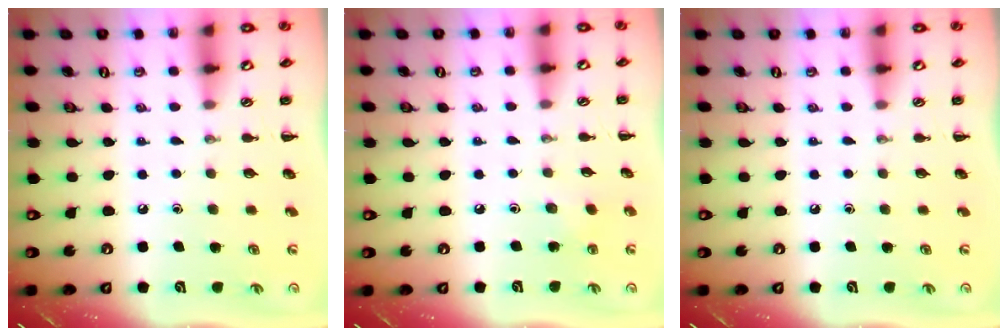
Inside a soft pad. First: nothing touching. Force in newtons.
{"total": 2.3, "press": 2.2, "slide": 0.7}
{"total": 0.0}